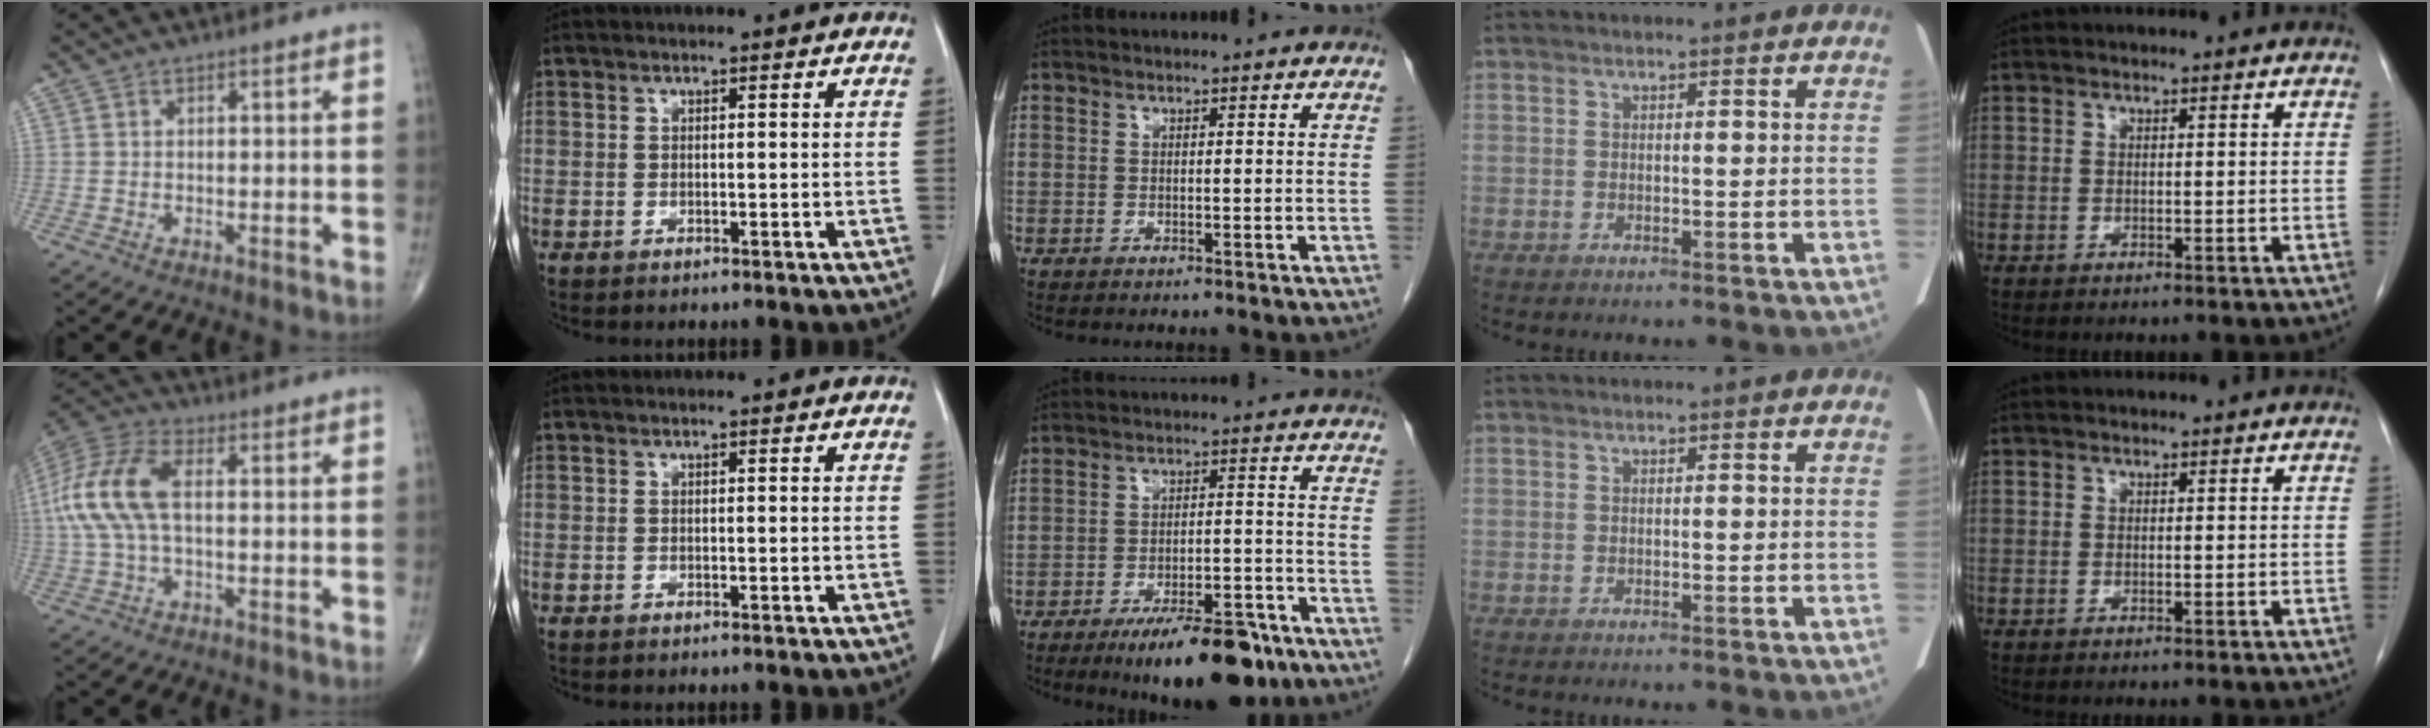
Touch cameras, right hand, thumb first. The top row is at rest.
{"thumb": {"total": 13.4, "force": [1.0, 6.7, 11.5], "torque": [-0.270, 0.032, 0.016]}, "middle": {"total": 12.8, "force": [-9.1, 3.6, 8.3], "torque": [-0.112, 0.001, -0.140]}}